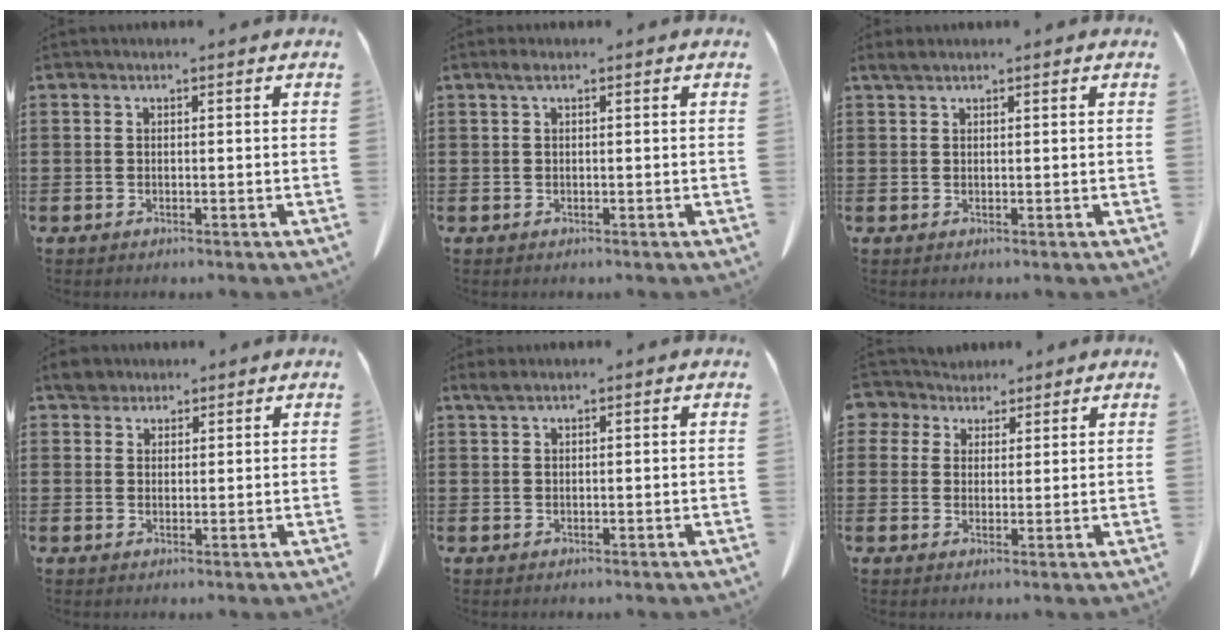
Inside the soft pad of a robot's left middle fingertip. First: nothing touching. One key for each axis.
{"total": 1.0, "fx": 0.4, "fy": 0.2, "fz": 0.9, "tx": -0.020, "ty": 0.003, "tz": 0.006}
{"total": 1.3, "fx": 0.9, "fy": 0.3, "fz": 0.8, "tx": -0.019, "ty": 0.002, "tz": 0.017}
{"total": 2.9, "fx": 2.5, "fy": 1.4, "fz": 0.6, "tx": -0.014, "ty": 0.003, "tz": 0.048}
{"total": 1.1, "fx": 0.7, "fy": 0.1, "fz": 0.8, "tx": -0.018, "ty": 0.001, "tz": 0.012}
{"total": 3.9, "fx": 2.9, "fy": 2.6, "fz": 0.3, "tx": -0.026, "ty": 0.003, "tz": 0.053}